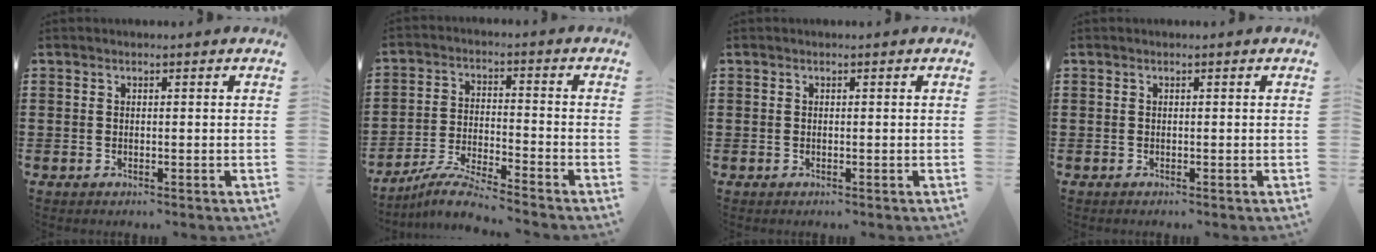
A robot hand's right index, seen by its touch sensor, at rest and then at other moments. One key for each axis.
{"total": 6.2, "fx": -5.9, "fy": -0.2, "fz": 1.9, "tx": -0.050, "ty": -0.006, "tz": -0.119}
{"total": 0.0}
{"total": 0.0}